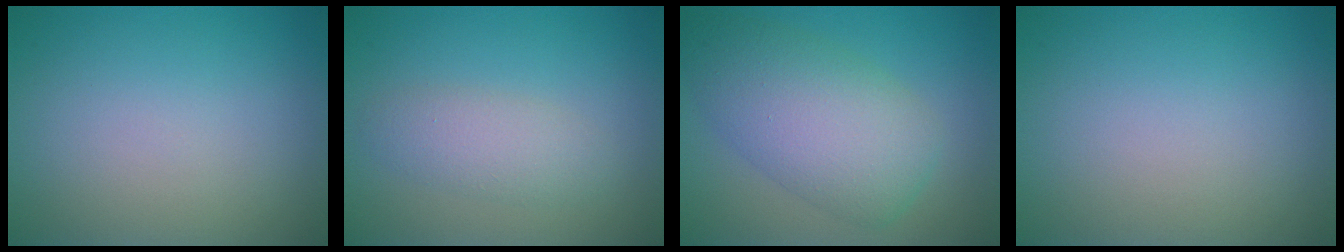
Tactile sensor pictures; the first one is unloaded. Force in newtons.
{"total": 2.6, "press": 2.6, "slide": 0.1}
{"total": 5.5, "press": 5.5, "slide": 0.4}
{"total": 0.0}